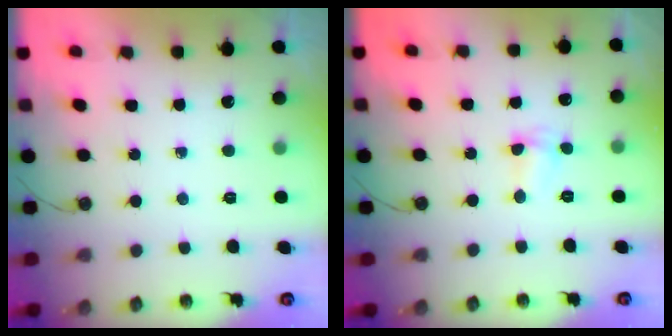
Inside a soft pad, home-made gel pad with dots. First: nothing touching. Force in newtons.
{"total": 1.9, "press": 1.8, "slide": 0.5}